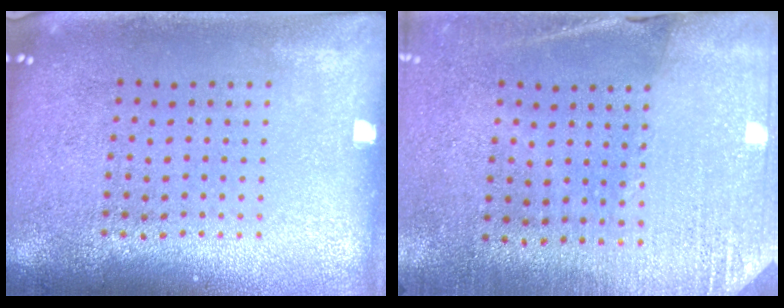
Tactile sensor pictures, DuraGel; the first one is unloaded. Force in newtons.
{"total": 2.6, "press": 2.4, "slide": 1.1}